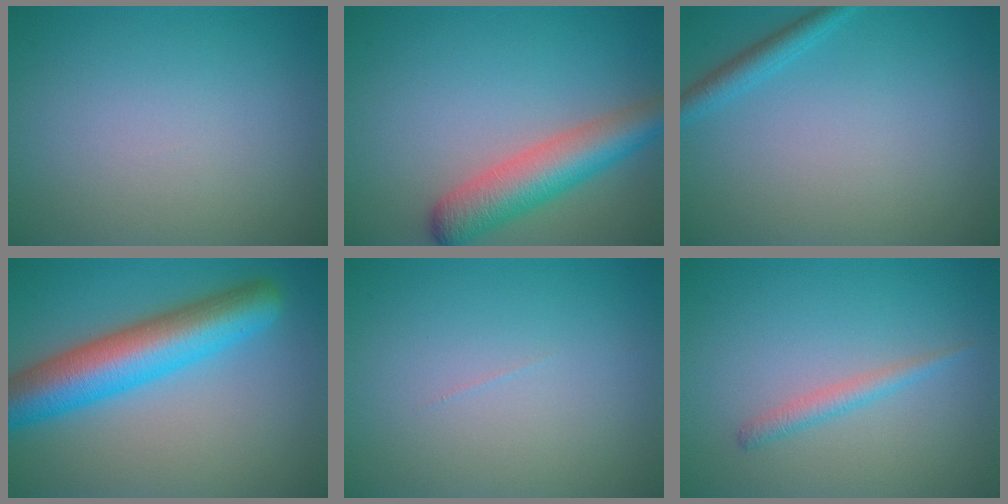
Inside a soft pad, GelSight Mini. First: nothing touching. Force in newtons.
{"total": 5.7, "press": 5.7, "slide": 0.2}
{"total": 1.9, "press": 1.9, "slide": 0.1}
{"total": 8.5, "press": 8.5, "slide": 0.2}
{"total": 0.0}
{"total": 1.5, "press": 1.5, "slide": 0.0}